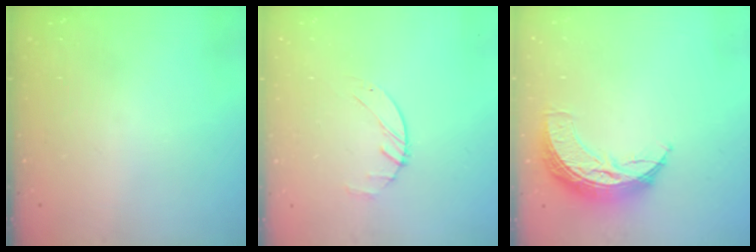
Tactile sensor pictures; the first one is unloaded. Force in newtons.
{"total": 1.9, "press": 1.9, "slide": 0.3}
{"total": 10.9, "press": 10.9, "slide": 0.4}